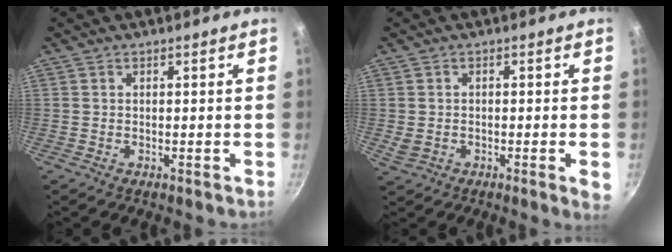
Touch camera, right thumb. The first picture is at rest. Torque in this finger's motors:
{"motor_torque": [2.07, 2.22, 1.19, -1.46, 0.46]}